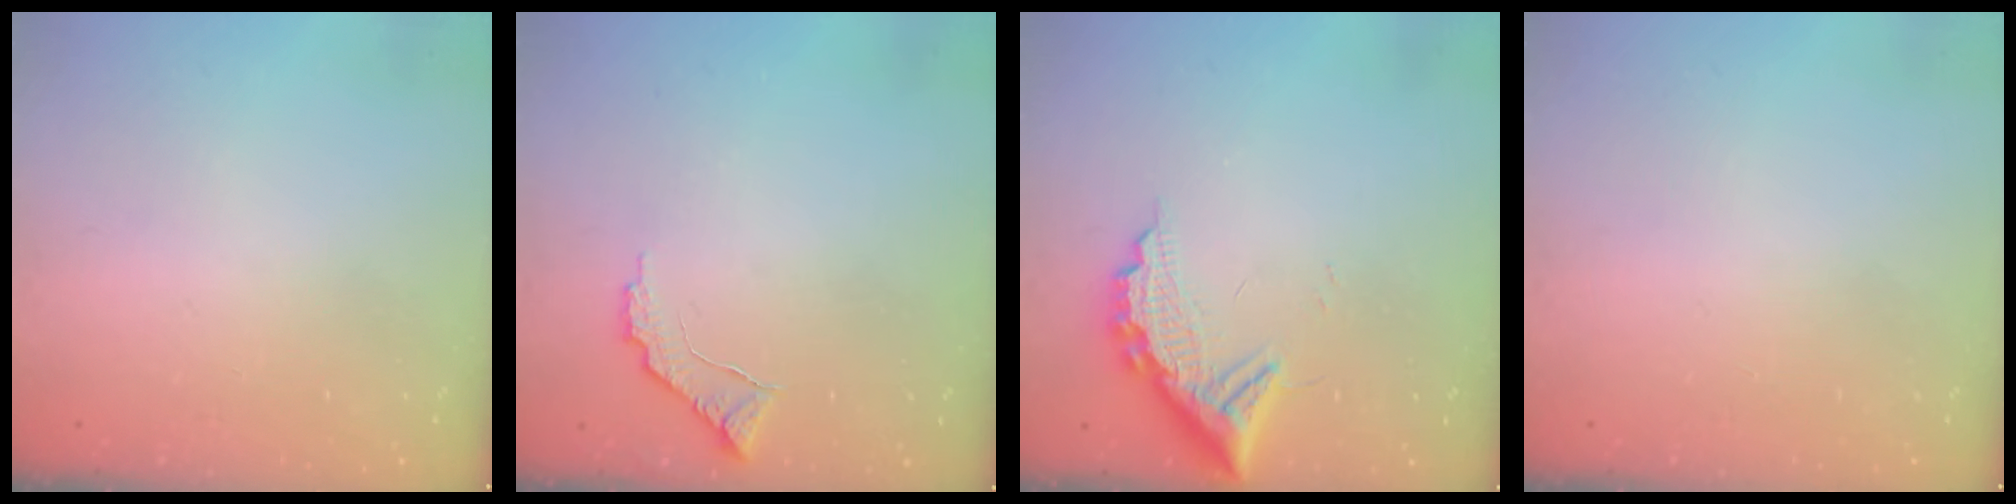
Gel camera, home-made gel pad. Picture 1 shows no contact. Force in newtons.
{"total": 8.3, "press": 8.3, "slide": 0.4}
{"total": 10.9, "press": 10.9, "slide": 0.8}
{"total": 0.0}